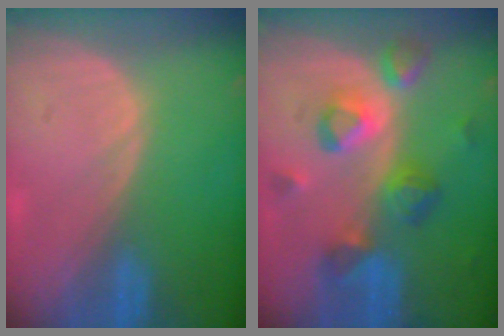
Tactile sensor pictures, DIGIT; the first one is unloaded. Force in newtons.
{"total": 8.8, "press": 7.9, "slide": 3.7}